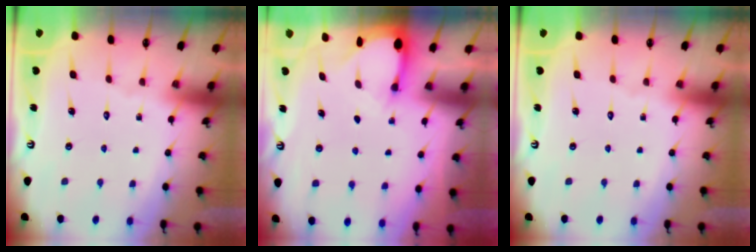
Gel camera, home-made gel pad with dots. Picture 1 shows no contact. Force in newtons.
{"total": 3.1, "press": 3.1, "slide": 0.2}
{"total": 0.0}